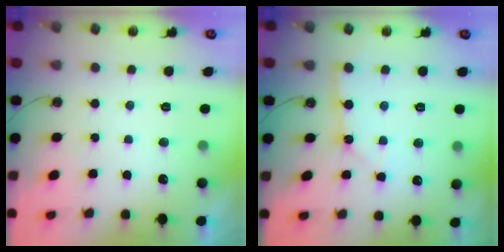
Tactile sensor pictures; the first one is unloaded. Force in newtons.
{"total": 2.4, "press": 2.4, "slide": 0.3}